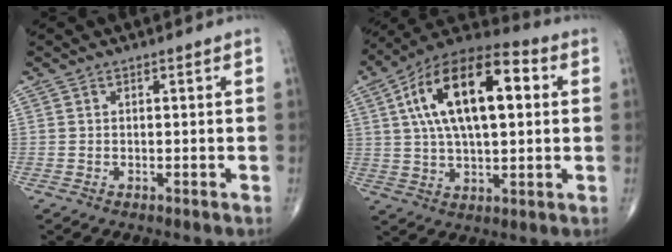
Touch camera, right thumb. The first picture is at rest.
{"total": 20.6, "force": [4.6, 9.5, 17.7], "torque": [-0.295, 0.023, 0.066]}